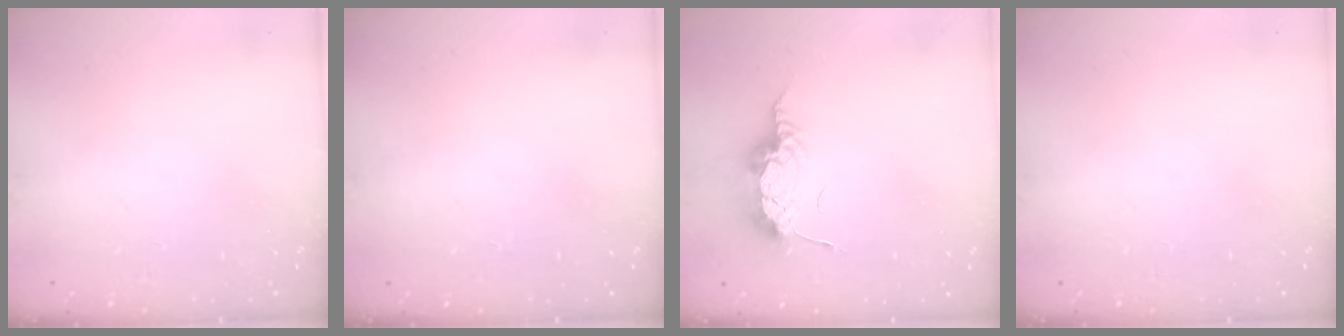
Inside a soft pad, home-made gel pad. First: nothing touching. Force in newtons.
{"total": 1.2, "press": 1.2, "slide": 0.2}
{"total": 15.0, "press": 10.7, "slide": 10.4}
{"total": 0.0}